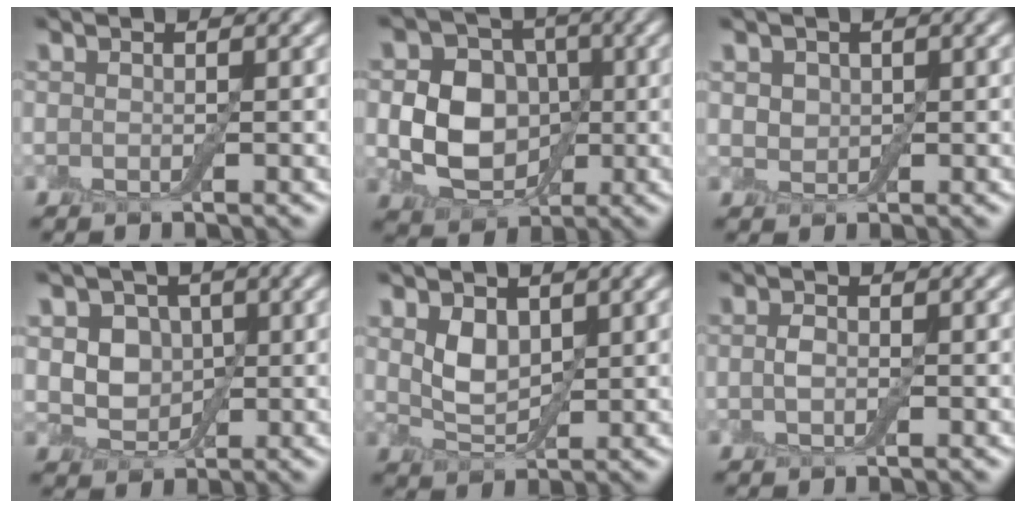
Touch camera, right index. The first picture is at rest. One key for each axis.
{"total": 7.9, "fx": -0.1, "fy": 6.6, "fz": 4.3, "tx": -0.061, "ty": 0.004, "tz": -0.010}
{"total": 2.2, "fx": 0.9, "fy": 1.7, "fz": 1.0, "tx": -0.024, "ty": 0.007, "tz": 0.009}
{"total": 4.5, "fx": 1.0, "fy": 3.7, "fz": 2.4, "tx": -0.030, "ty": 0.004, "tz": 0.001}
{"total": 2.6, "fx": 1.1, "fy": 1.6, "fz": 1.7, "tx": -0.037, "ty": -0.003, "tz": 0.027}
{"total": 1.0, "fx": 0.0, "fy": 0.6, "fz": 0.8, "tx": -0.019, "ty": 0.003, "tz": -0.003}